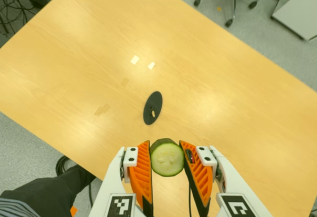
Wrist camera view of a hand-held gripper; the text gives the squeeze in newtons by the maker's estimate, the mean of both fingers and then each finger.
{"total": 9.6, "left": 10.4, "right": 8.7}